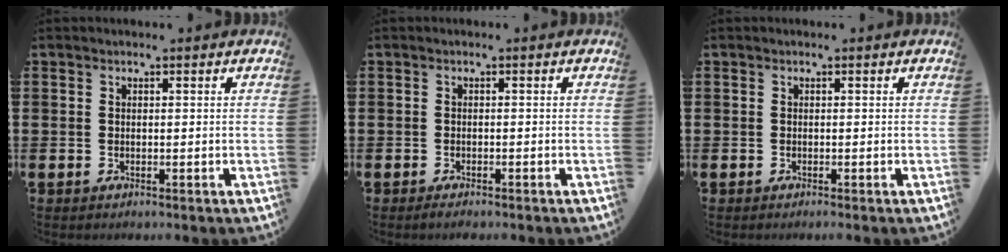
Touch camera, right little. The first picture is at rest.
{"total": 0.8, "force": [-0.6, 0.1, 0.5], "torque": [-0.010, -0.003, -0.011]}
{"total": 0.0}